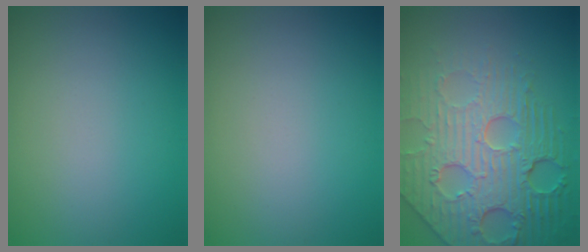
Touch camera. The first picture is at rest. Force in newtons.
{"total": 0.0}
{"total": 8.6, "press": 5.9, "slide": 6.2}